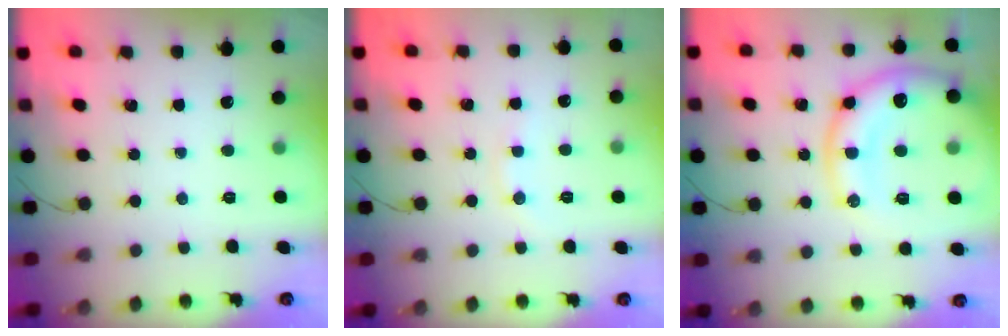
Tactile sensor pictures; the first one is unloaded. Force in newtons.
{"total": 4.5, "press": 4.3, "slide": 1.3}
{"total": 17.6, "press": 17.5, "slide": 2.1}